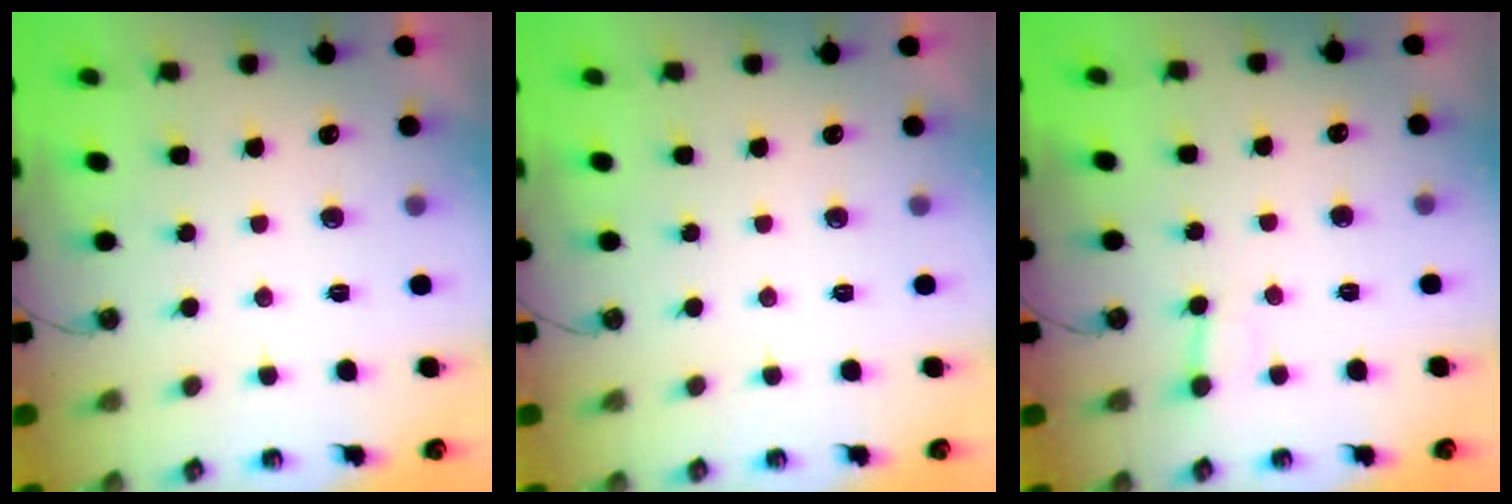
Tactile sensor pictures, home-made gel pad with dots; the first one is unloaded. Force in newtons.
{"total": 0.0}
{"total": 2.9, "press": 2.9, "slide": 0.3}